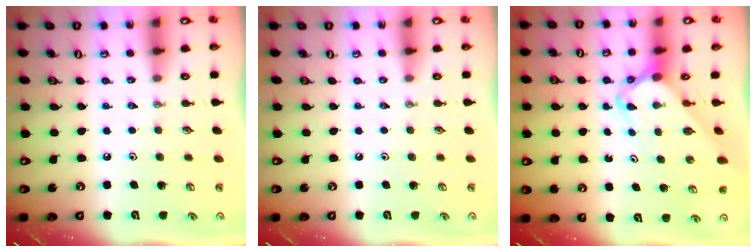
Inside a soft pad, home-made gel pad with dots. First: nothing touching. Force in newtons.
{"total": 0.0}
{"total": 4.2, "press": 4.2, "slide": 0.4}